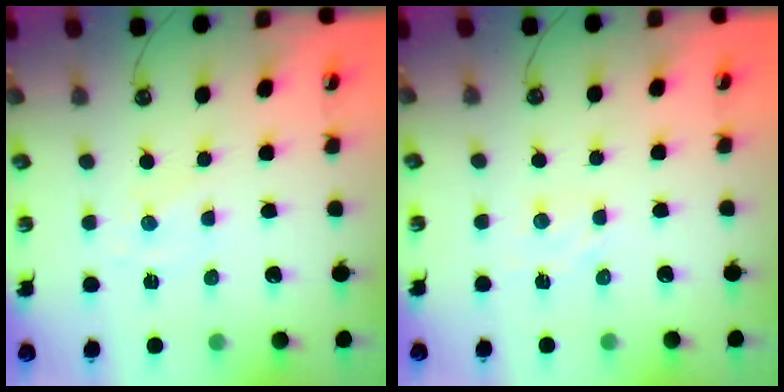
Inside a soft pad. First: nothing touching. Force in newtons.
{"total": 3.3, "press": 3.3, "slide": 0.3}